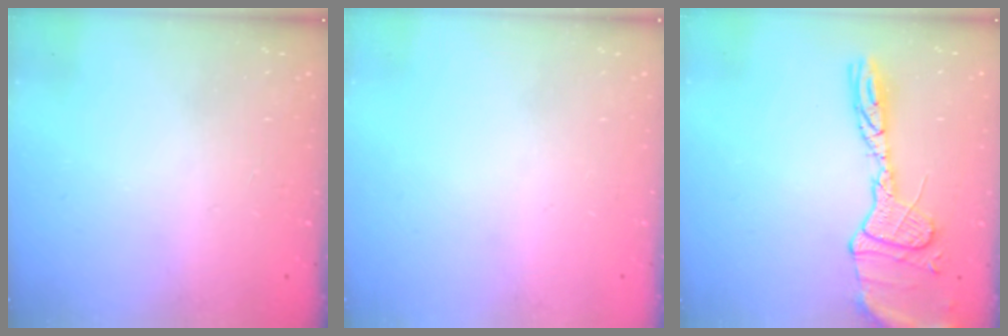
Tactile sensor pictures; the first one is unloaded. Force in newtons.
{"total": 0.0}
{"total": 15.6, "press": 15.6, "slide": 1.3}